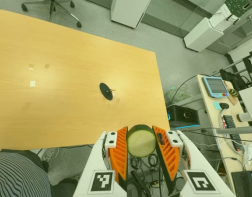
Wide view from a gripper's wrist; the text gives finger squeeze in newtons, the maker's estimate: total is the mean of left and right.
{"total": 11.2, "left": 10.7, "right": 11.7}